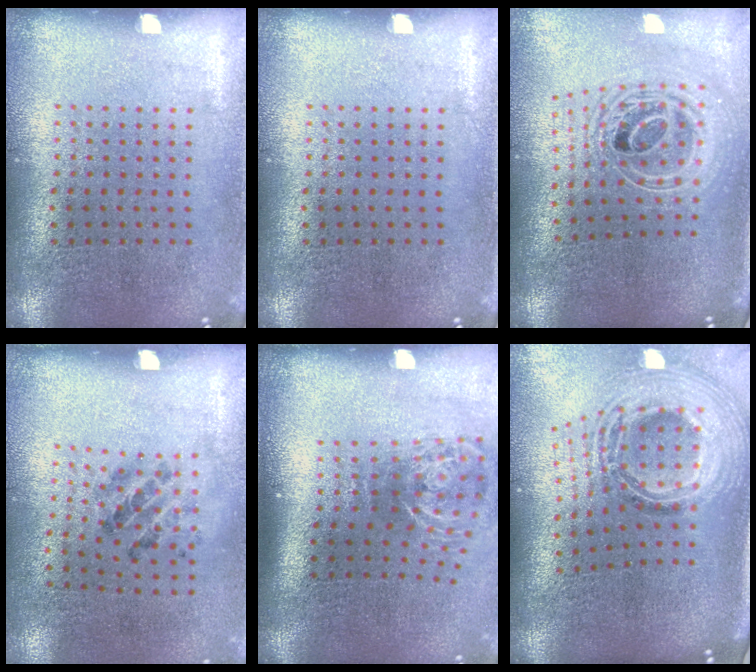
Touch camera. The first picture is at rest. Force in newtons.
{"total": 0.0}
{"total": 2.4, "press": 1.8, "slide": 1.6}
{"total": 1.4, "press": 0.7, "slide": 1.2}
{"total": 2.2, "press": 1.3, "slide": 1.8}
{"total": 2.6, "press": 1.8, "slide": 1.8}